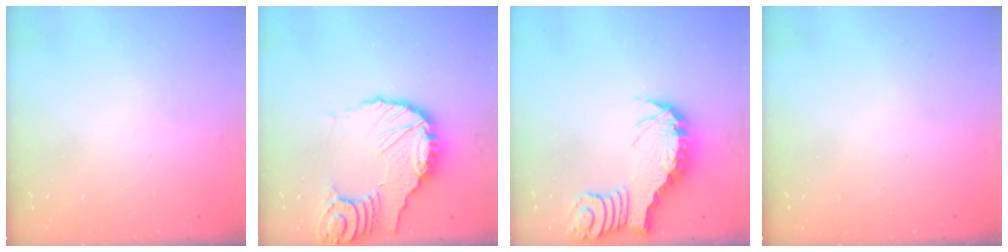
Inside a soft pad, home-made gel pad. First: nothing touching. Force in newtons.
{"total": 14.8, "press": 14.7, "slide": 1.5}
{"total": 3.3, "press": 3.2, "slide": 0.5}
{"total": 0.0}